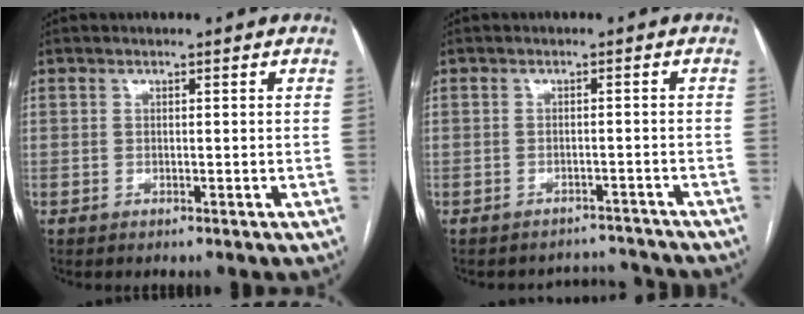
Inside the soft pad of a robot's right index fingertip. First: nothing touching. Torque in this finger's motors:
{"motor_torque": [-0.08, 0.03, -0.05, -0.03]}